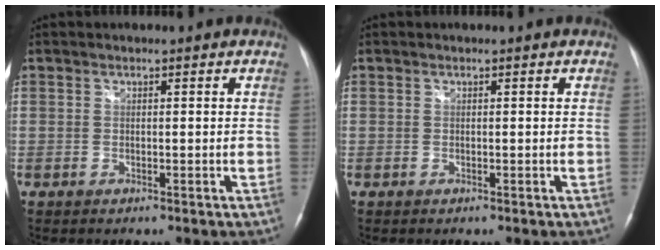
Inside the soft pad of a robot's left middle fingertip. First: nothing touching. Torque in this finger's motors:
{"motor_torque": [0.89, -1.02, 0.12, 0.01]}